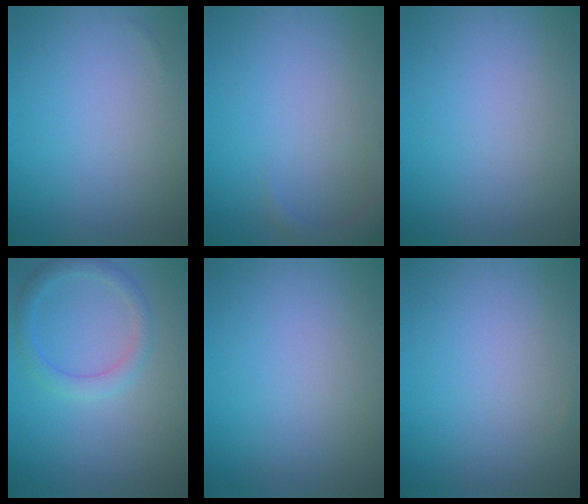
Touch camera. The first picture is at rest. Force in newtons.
{"total": 1.4, "press": 1.4, "slide": 0.1}
{"total": 0.0}
{"total": 2.4, "press": 2.4, "slide": 0.1}
{"total": 0.0}
{"total": 0.0}